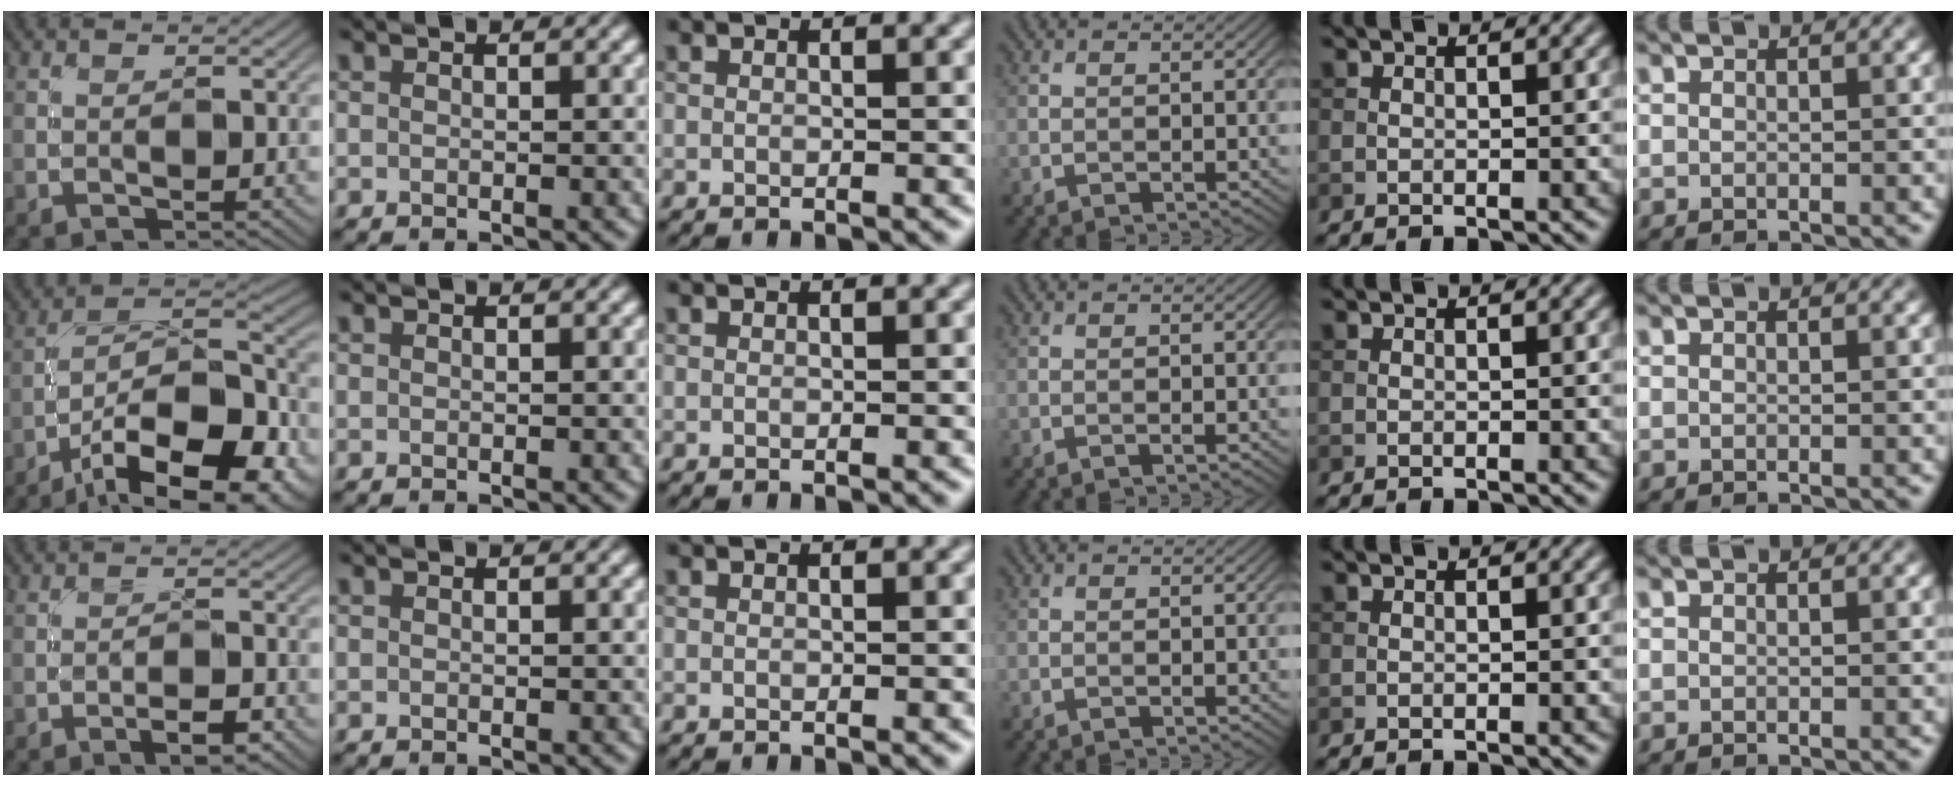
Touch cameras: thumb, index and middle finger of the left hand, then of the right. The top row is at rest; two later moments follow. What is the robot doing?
{"motion": "screw", "object": "medicine bottle"}